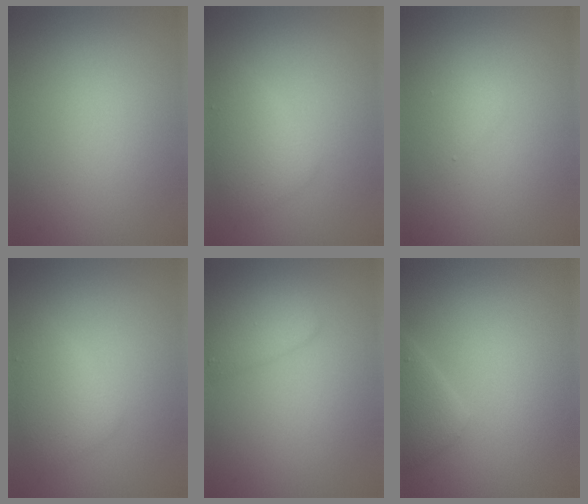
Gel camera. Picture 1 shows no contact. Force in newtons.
{"total": 2.6, "press": 2.6, "slide": 0.1}
{"total": 0.8, "press": 0.8, "slide": 0.1}
{"total": 2.6, "press": 2.6, "slide": 0.1}
{"total": 2.6, "press": 2.5, "slide": 0.2}
{"total": 2.4, "press": 2.4, "slide": 0.2}